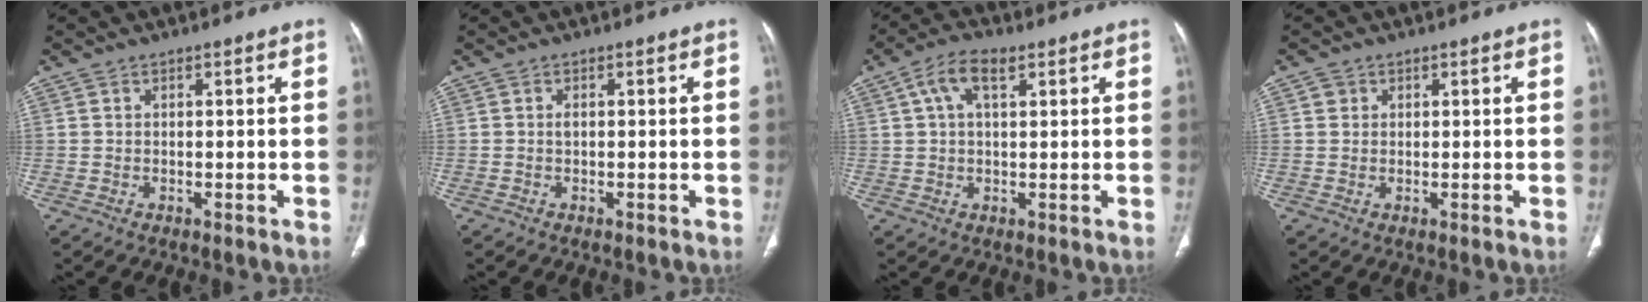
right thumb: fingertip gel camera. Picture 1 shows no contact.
{"total": 0.5, "force": [-0.1, 0.3, 0.5], "torque": [-0.010, 0.000, -0.003]}
{"total": 6.1, "force": [2.5, 2.8, 4.8], "torque": [-0.094, 0.014, 0.046]}
{"total": 1.4, "force": [0.5, 1.3, 0.2], "torque": [0.006, 0.000, 0.005]}